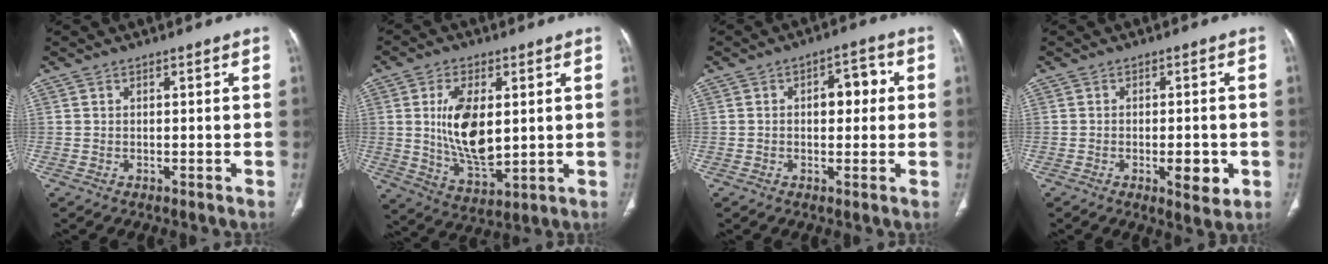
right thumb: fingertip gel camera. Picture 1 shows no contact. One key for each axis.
{"total": 13.2, "fx": 1.9, "fy": 6.9, "fz": 11.2, "tx": -0.193, "ty": -0.019, "tz": 0.044}
{"total": 6.1, "fx": 0.7, "fy": 3.6, "fz": 4.9, "tx": -0.044, "ty": 0.018, "tz": 0.007}
{"total": 5.5, "fx": -1.6, "fy": 2.2, "fz": 4.8, "tx": -0.058, "ty": -0.005, "tz": -0.018}